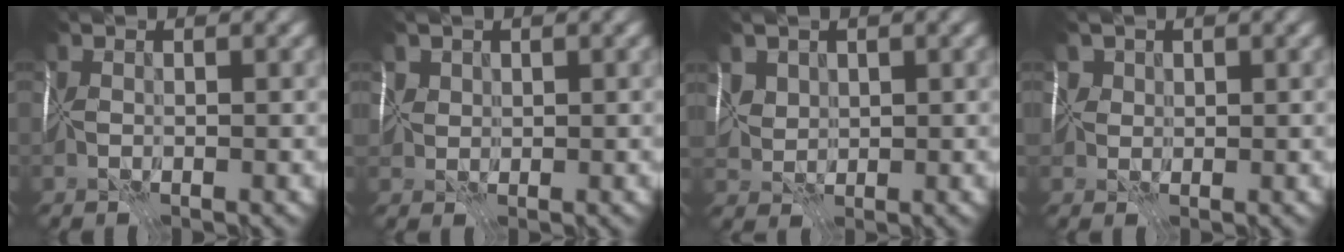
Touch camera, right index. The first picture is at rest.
{"total": 1.8, "force": [1.0, 1.5, 0.4], "torque": [-0.007, -0.001, 0.027]}
{"total": 2.8, "force": [1.5, 2.1, 1.0], "torque": [-0.028, 0.001, 0.044]}
{"total": 2.1, "force": [0.9, 1.9, 0.4], "torque": [-0.006, 0.003, 0.024]}